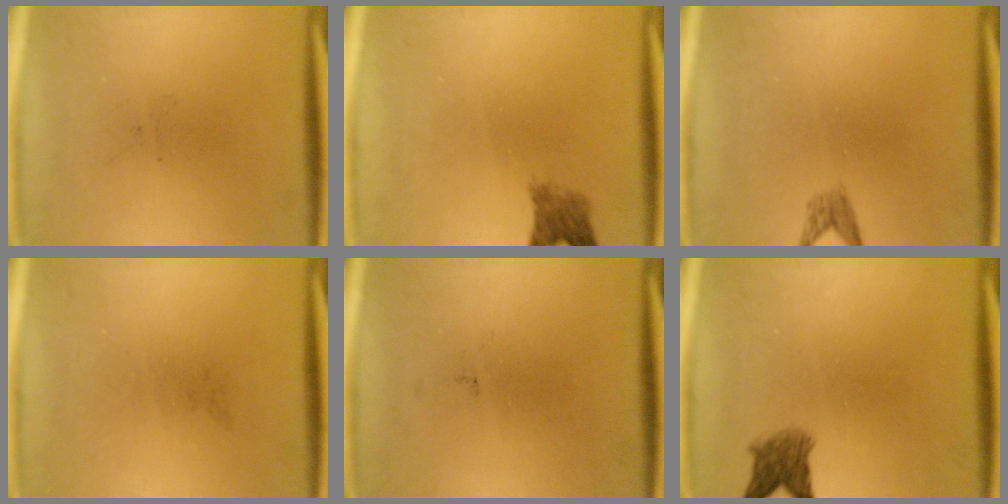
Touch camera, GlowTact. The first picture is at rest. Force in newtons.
{"total": 2.7}
{"total": 1.4}
{"total": 0.0}
{"total": 0.0}
{"total": 3.3}